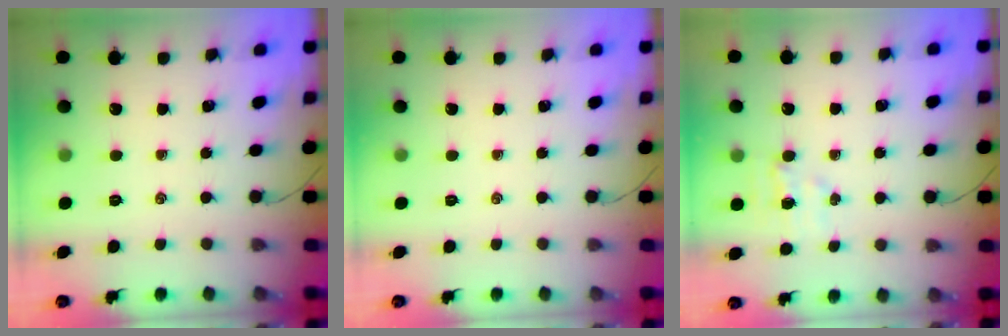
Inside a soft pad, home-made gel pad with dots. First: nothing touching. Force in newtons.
{"total": 0.0}
{"total": 4.6, "press": 4.5, "slide": 1.0}